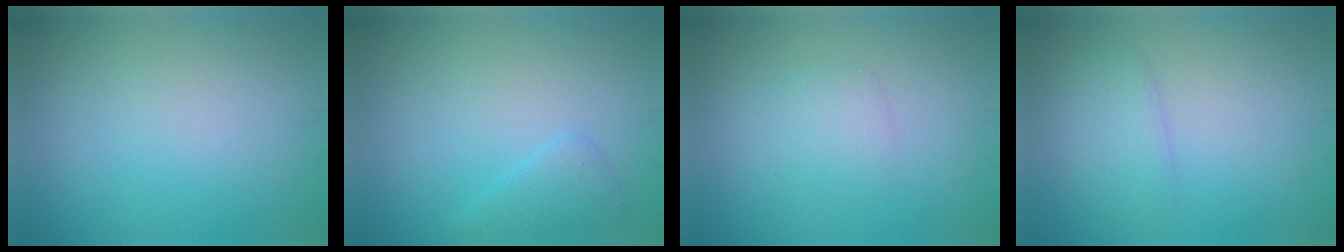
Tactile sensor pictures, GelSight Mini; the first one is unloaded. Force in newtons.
{"total": 1.7, "press": 1.7, "slide": 0.0}
{"total": 1.8, "press": 1.8, "slide": 0.2}
{"total": 2.2, "press": 2.2, "slide": 0.2}